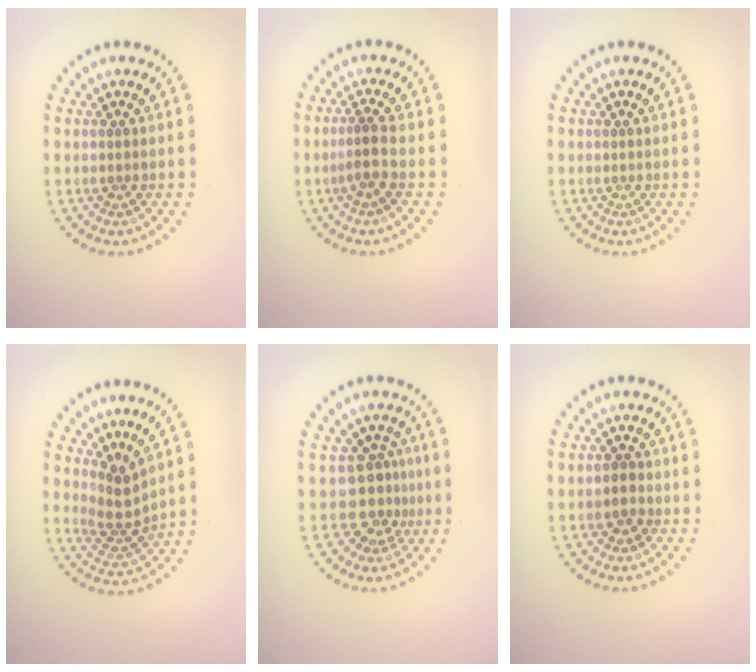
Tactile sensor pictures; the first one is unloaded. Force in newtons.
{"total": 1.8, "press": 1.3, "slide": 1.2}
{"total": 0.0}
{"total": 3.0, "press": 2.1, "slide": 2.1}
{"total": 3.0, "press": 2.1, "slide": 2.1}
{"total": 1.6, "press": 1.4, "slide": 0.8}